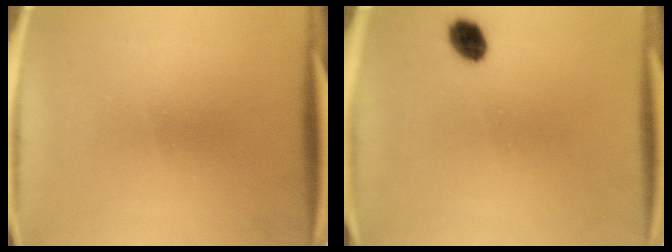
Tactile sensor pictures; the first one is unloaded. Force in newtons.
{"total": 4.2}